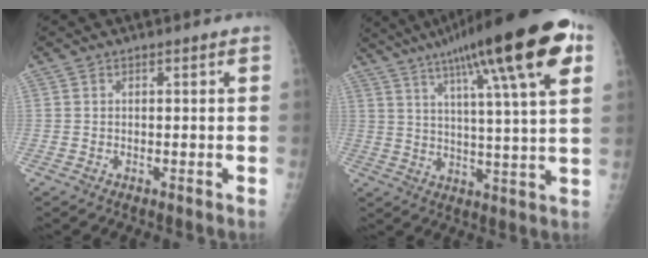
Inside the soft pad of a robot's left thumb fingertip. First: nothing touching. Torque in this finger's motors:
{"motor_torque": [0.86, 0.53, 1.78, -1.00, 0.34]}